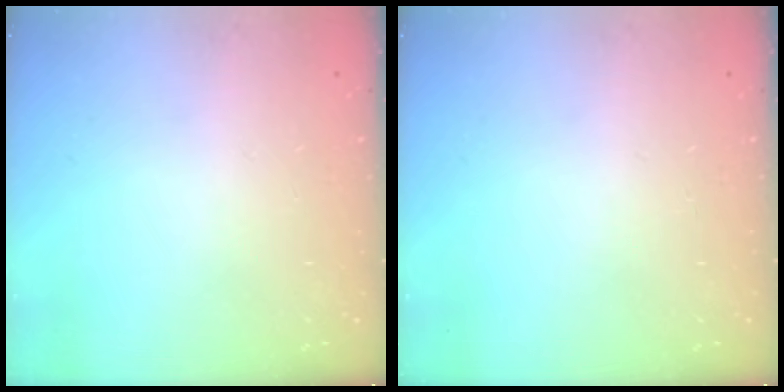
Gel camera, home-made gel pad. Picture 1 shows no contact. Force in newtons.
{"total": 0.0}